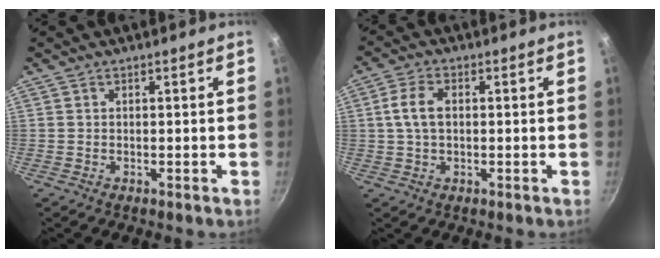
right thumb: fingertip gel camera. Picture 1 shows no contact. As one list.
[{"total": 5.4, "force": [0.5, 3.3, 4.2], "torque": [-0.080, 0.012, 0.006]}]